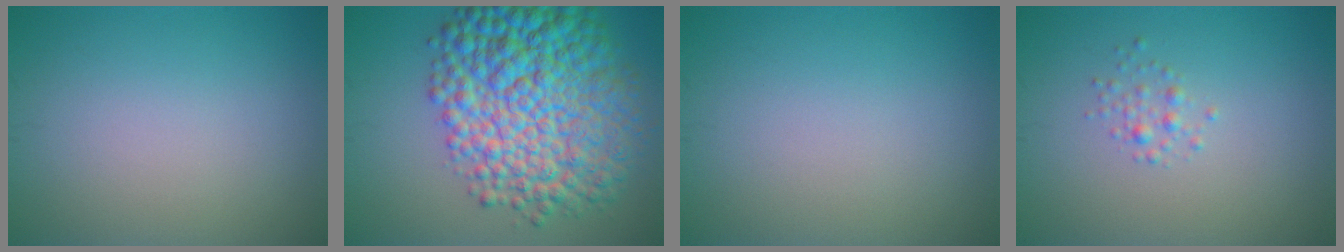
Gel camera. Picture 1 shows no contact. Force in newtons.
{"total": 12.6, "press": 12.6, "slide": 0.2}
{"total": 0.0}
{"total": 1.2, "press": 1.2, "slide": 0.0}